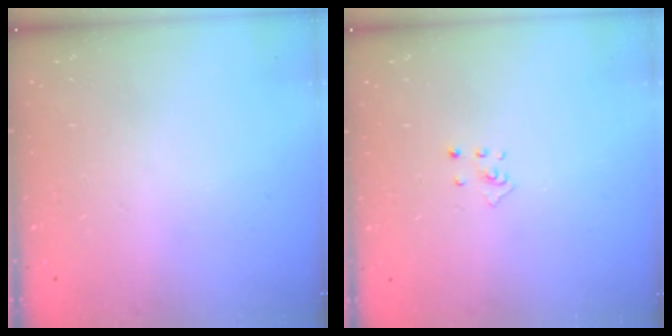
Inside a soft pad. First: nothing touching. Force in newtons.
{"total": 2.9, "press": 2.9, "slide": 0.3}